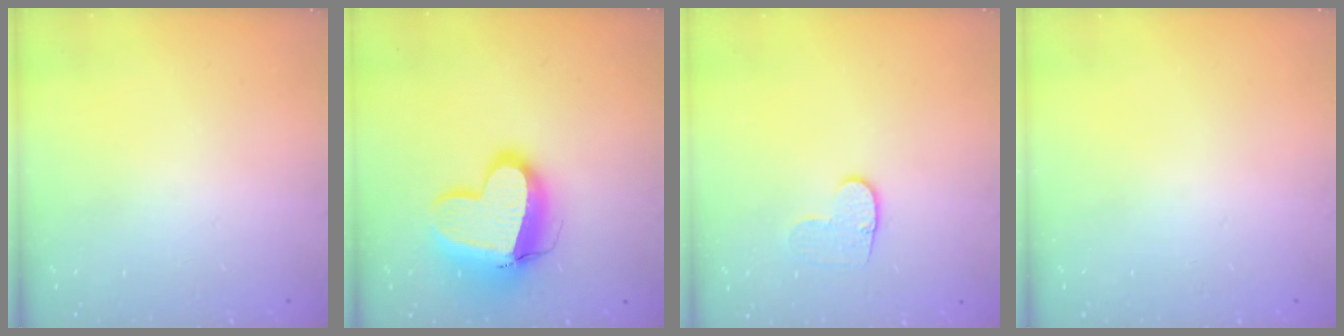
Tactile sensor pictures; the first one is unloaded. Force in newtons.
{"total": 16.2, "press": 16.0, "slide": 2.1}
{"total": 7.0, "press": 7.0, "slide": 0.7}
{"total": 0.0}